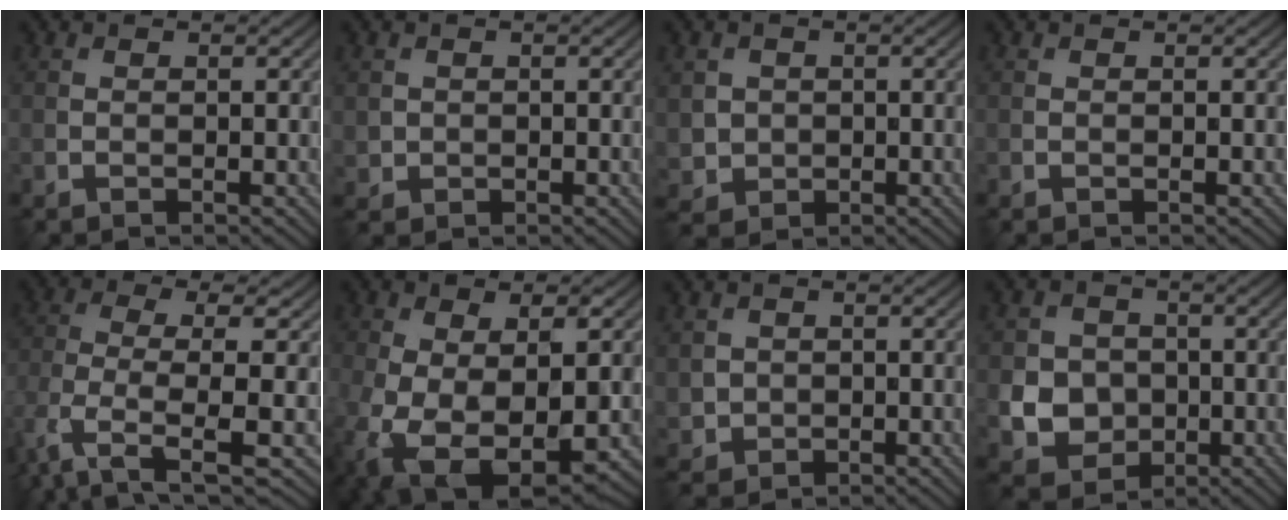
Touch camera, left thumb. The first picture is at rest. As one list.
[{"total": 1.3, "force": [0.2, 1.3, 0.2], "torque": [-0.008, -0.008, 0.005]}, {"total": 3.2, "force": [0.2, 3.1, 0.6], "torque": [-0.027, -0.010, 0.001]}, {"total": 0.0}, {"total": 7.3, "force": [-2.9, 2.1, 6.4], "torque": [-0.139, -0.004, -0.065]}, {"total": 12.7, "force": [-3.8, 7.7, 9.4], "torque": [-0.196, -0.052, -0.034]}, {"total": 2.3, "force": [0.2, 2.3, 0.4], "torque": [-0.021, -0.009, 0.004]}, {"total": 6.6, "force": [-0.9, 6.0, 2.6], "torque": [-0.063, -0.015, -0.033]}]